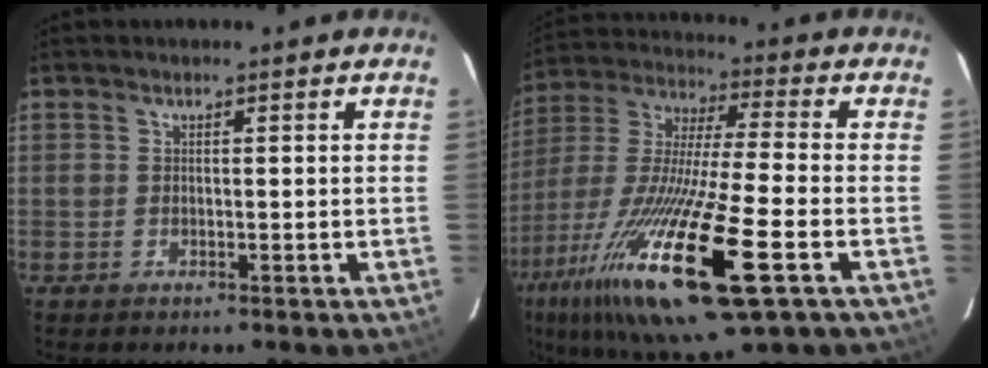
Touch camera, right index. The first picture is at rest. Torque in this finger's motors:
{"motor_torque": [2.14, 0.00, 1.05, 0.21]}